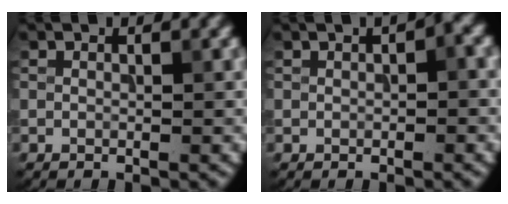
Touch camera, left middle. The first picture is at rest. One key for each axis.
{"total": 1.6, "fx": 0.4, "fy": 0.7, "fz": 1.4, "tx": -0.016, "ty": 0.010, "tz": 0.008}